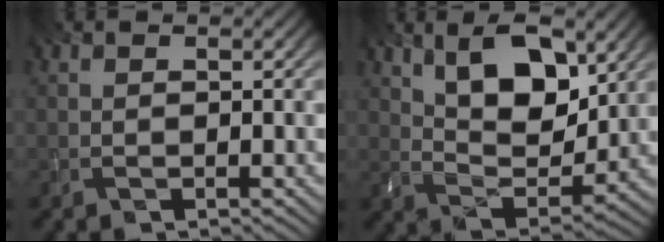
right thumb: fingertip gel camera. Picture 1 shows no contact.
{"total": 11.3, "force": [5.2, 5.6, 8.4], "torque": [-0.150, -0.002, 0.093]}